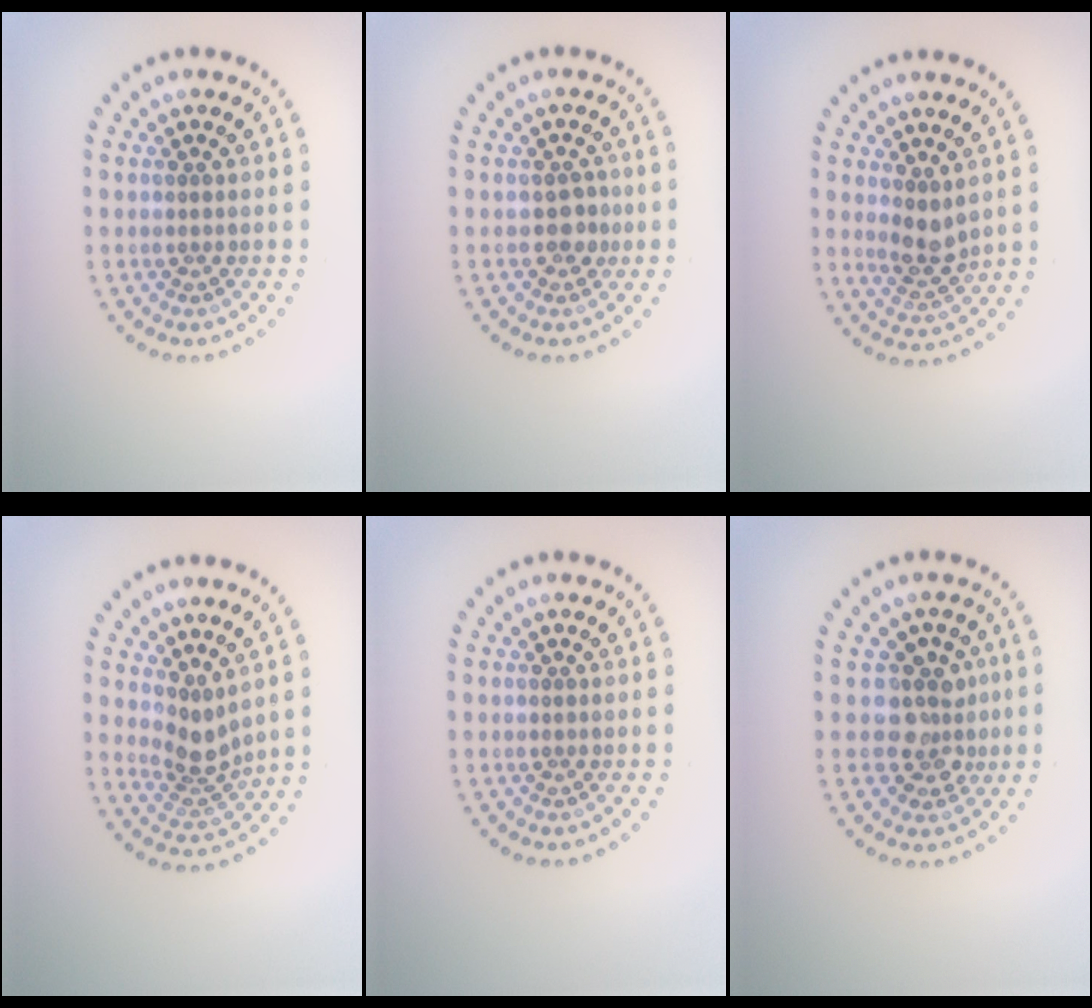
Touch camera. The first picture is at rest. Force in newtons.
{"total": 1.6, "press": 1.5, "slide": 0.5}
{"total": 2.7, "press": 2.4, "slide": 1.1}
{"total": 2.8, "press": 2.0, "slide": 2.0}
{"total": 0.0}
{"total": 3.6, "press": 3.2, "slide": 1.7}